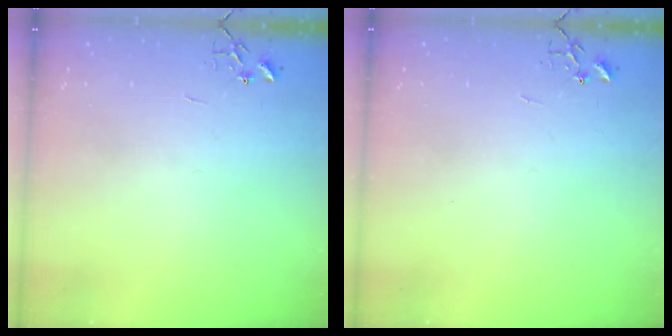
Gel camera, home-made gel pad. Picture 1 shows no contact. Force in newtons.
{"total": 0.0}